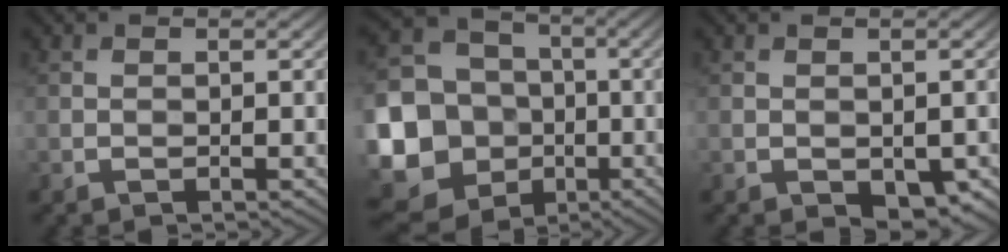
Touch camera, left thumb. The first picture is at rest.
{"total": 20.4, "force": [-6.5, 18.0, 7.1], "torque": [-0.228, -0.029, -0.123]}
{"total": 3.5, "force": [-1.5, 1.9, 2.5], "torque": [-0.036, -0.010, -0.018]}